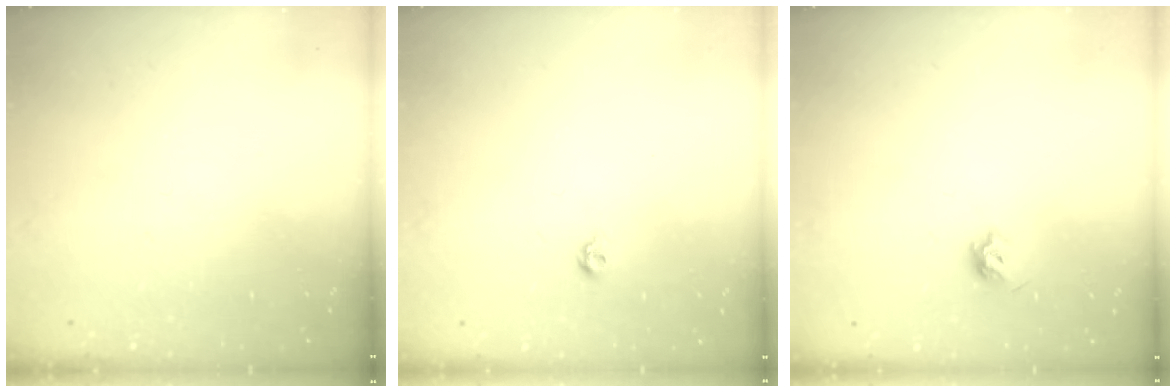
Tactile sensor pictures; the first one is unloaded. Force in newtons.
{"total": 4.2, "press": 4.1, "slide": 0.8}
{"total": 5.2, "press": 5.1, "slide": 1.0}